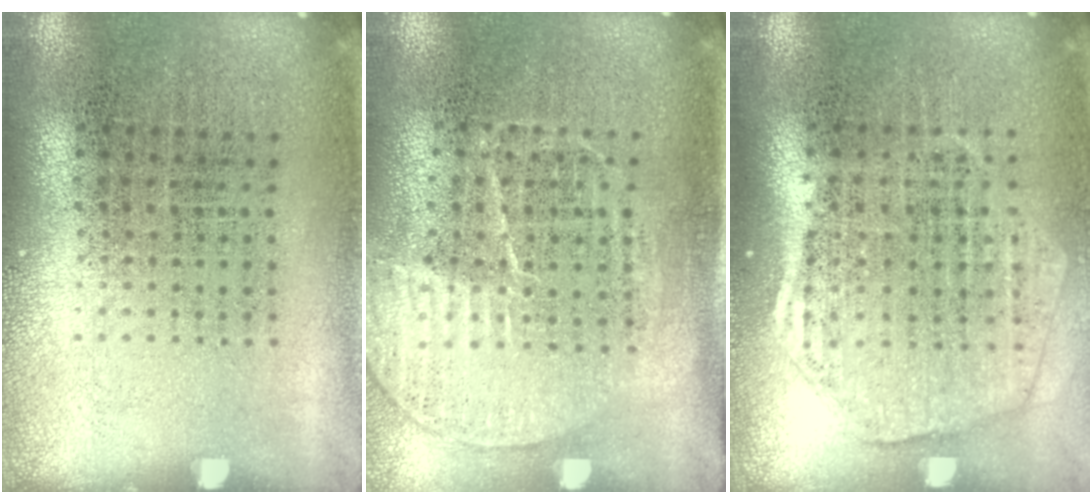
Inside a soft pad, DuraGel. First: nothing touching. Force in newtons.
{"total": 1.3, "press": 1.3, "slide": 0.2}
{"total": 1.9, "press": 1.7, "slide": 0.8}